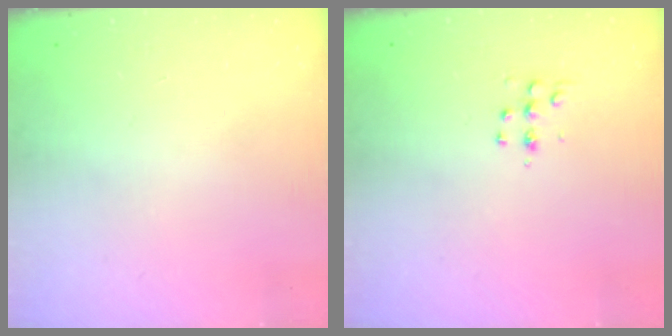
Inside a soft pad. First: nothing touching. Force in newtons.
{"total": 5.5, "press": 5.5, "slide": 0.4}